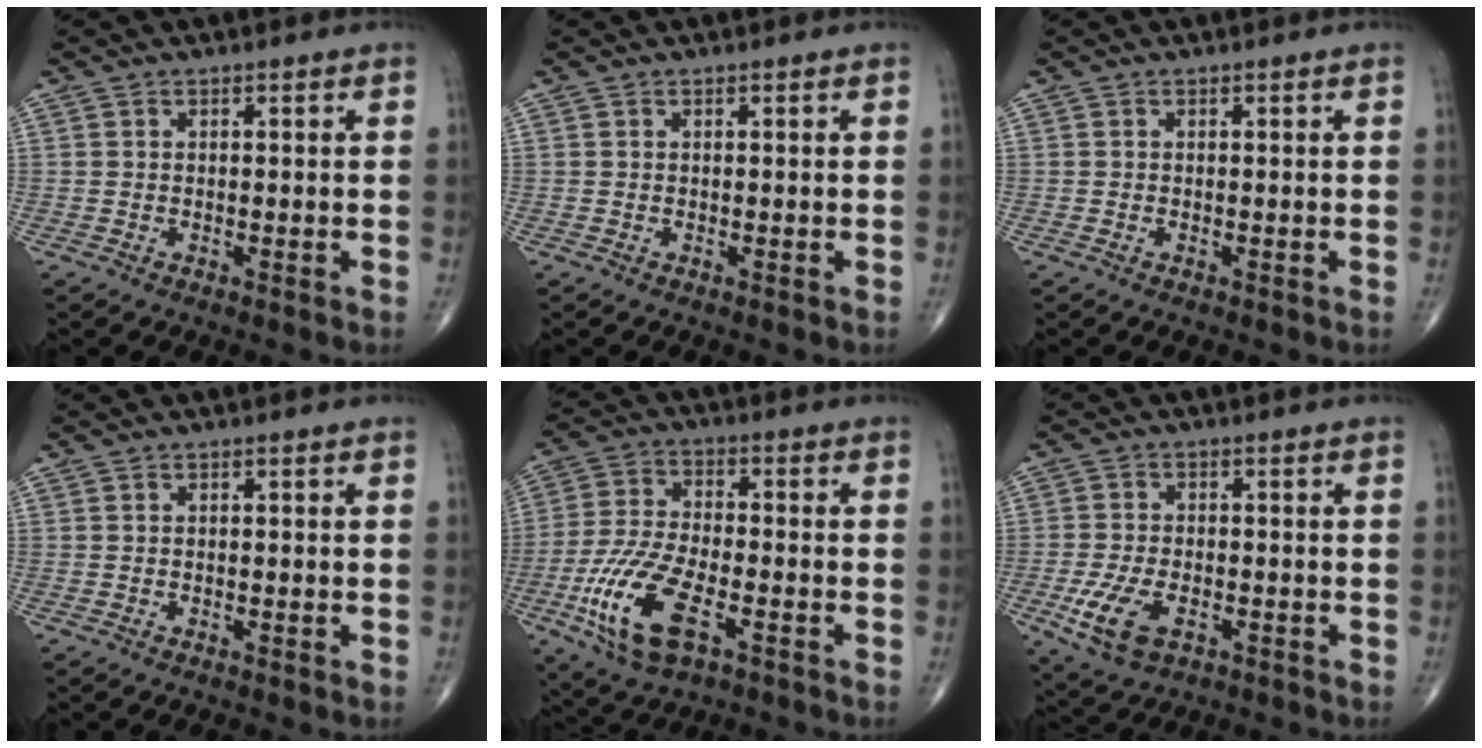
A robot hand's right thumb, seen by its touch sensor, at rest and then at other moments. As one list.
[{"total": 0.0}, {"total": 0.0}, {"total": 0.0}, {"total": 14.9, "force": [-6.0, 6.3, 12.1], "torque": [-0.251, 0.010, -0.109]}, {"total": 8.4, "force": [-3.3, 4.6, 6.3], "torque": [-0.126, 0.003, -0.054]}]